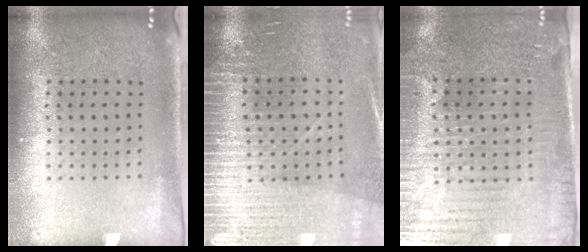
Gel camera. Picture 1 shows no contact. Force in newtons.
{"total": 3.1, "press": 3.0, "slide": 0.2}
{"total": 3.6, "press": 3.4, "slide": 1.2}